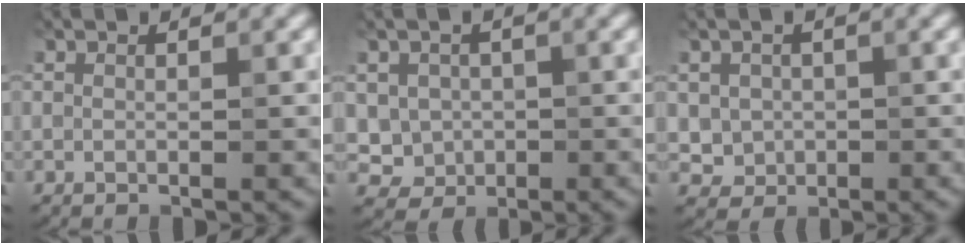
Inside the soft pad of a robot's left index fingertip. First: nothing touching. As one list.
[{"total": 2.8, "force": [0.1, 2.7, 0.9], "torque": [-0.014, -0.007, 0.002]}, {"total": 2.2, "force": [0.1, 2.1, 0.6], "torque": [-0.008, -0.006, 0.005]}]